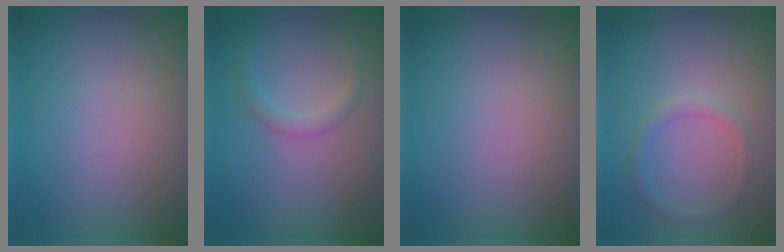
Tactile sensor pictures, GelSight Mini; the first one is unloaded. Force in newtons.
{"total": 1.4, "press": 1.4, "slide": 0.0}
{"total": 0.0}
{"total": 1.4, "press": 1.4, "slide": 0.1}